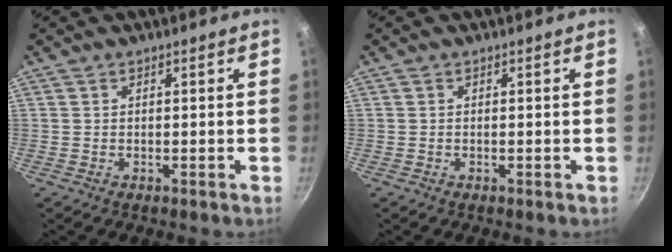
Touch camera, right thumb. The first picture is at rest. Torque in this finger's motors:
{"motor_torque": [-0.23, 0.19, -0.13, -0.04, -0.02]}